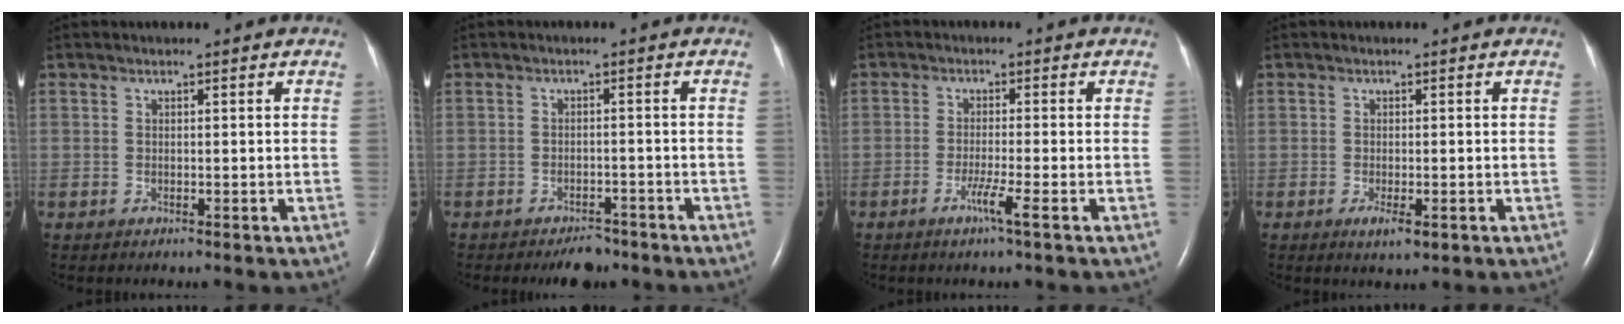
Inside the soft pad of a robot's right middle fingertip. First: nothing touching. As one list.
[{"total": 3.7, "force": [-3.1, 1.6, 1.3], "torque": [-0.021, 0.002, -0.043]}, {"total": 3.1, "force": [-1.6, -0.7, 2.5], "torque": [-0.051, -0.007, -0.033]}, {"total": 2.5, "force": [-1.1, 0.7, 2.1], "torque": [-0.037, -0.004, -0.013]}]